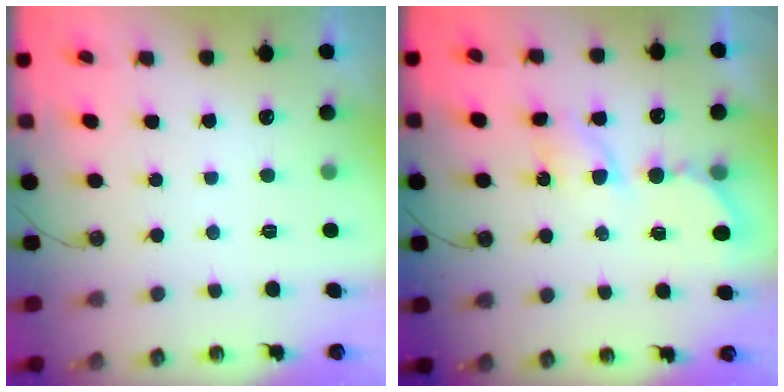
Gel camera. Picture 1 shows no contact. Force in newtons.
{"total": 7.0, "press": 7.0, "slide": 0.4}